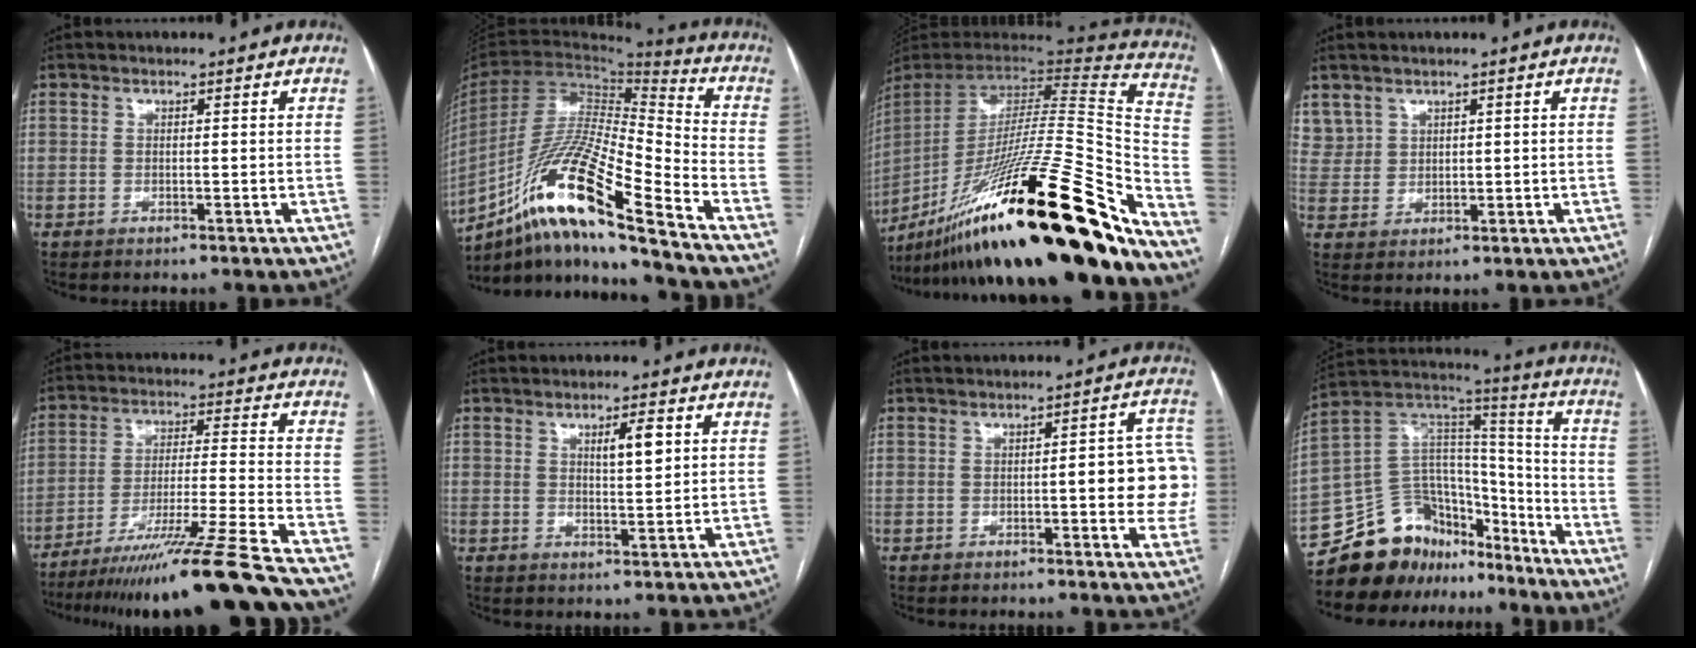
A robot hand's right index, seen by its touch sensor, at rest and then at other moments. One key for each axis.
{"total": 19.9, "fx": -12.9, "fy": 0.6, "fz": 15.2, "tx": -0.309, "ty": -0.020, "tz": -0.240}
{"total": 44.2, "fx": -29.8, "fy": 4.0, "fz": 32.4, "tx": -0.469, "ty": -0.073, "tz": -0.463}
{"total": 4.6, "fx": 3.1, "fy": 3.3, "fz": 0.1, "tx": 0.002, "ty": 0.007, "tz": 0.069}
{"total": 21.7, "fx": -18.1, "fy": -3.1, "fz": 11.6, "tx": -0.155, "ty": -0.040, "tz": -0.290}
{"total": 3.7, "fx": 1.4, "fy": 0.8, "fz": 3.3, "tx": -0.053, "ty": 0.000, "tz": 0.023}
{"total": 9.1, "fx": -0.7, "fy": 2.4, "fz": 8.8, "tx": -0.087, "ty": 0.015, "tz": -0.011}
{"total": 17.7, "fx": -14.7, "fy": 9.0, "fz": 4.4, "tx": -0.071, "ty": 0.089, "tz": -0.249}